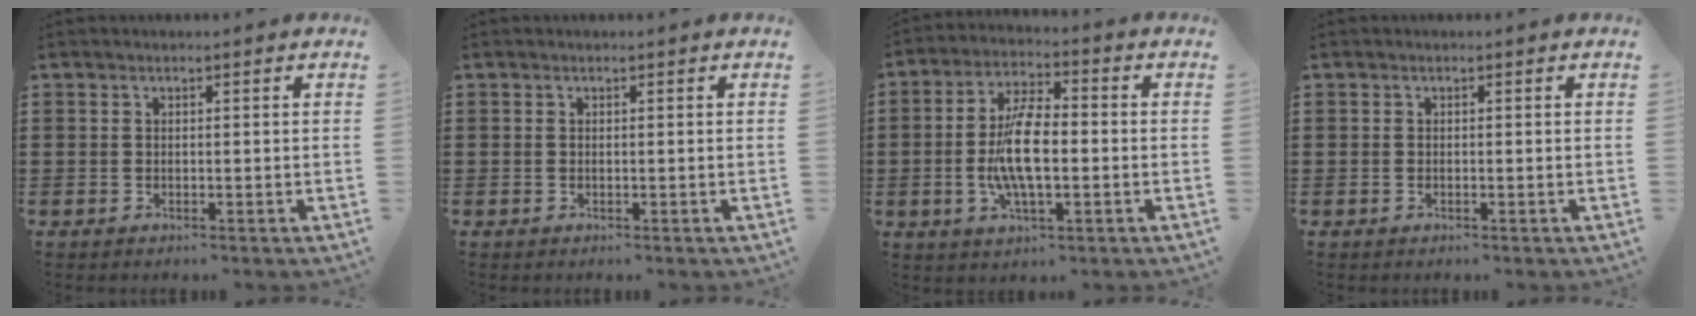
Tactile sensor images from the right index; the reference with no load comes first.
{"total": 0.0}
{"total": 9.8, "force": [-1.2, 3.7, 9.0], "torque": [-0.188, -0.004, -0.025]}
{"total": 0.0}